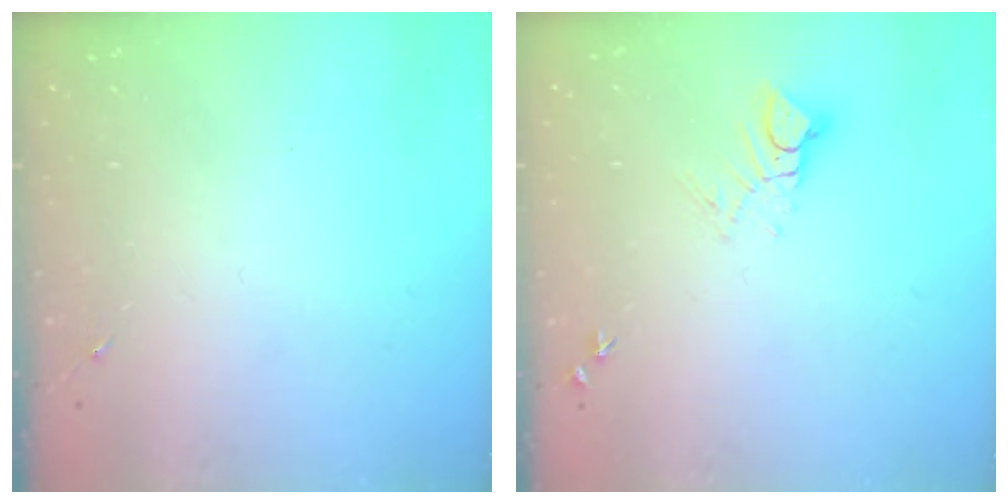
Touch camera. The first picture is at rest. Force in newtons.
{"total": 5.8, "press": 5.7, "slide": 0.6}